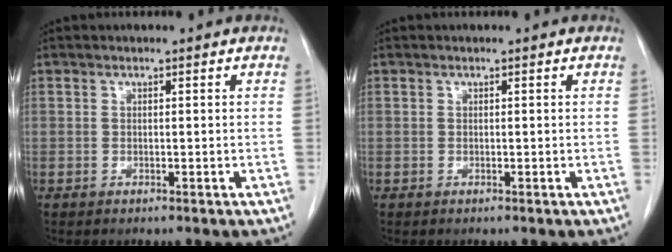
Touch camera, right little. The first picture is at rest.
{"total": 0.0}